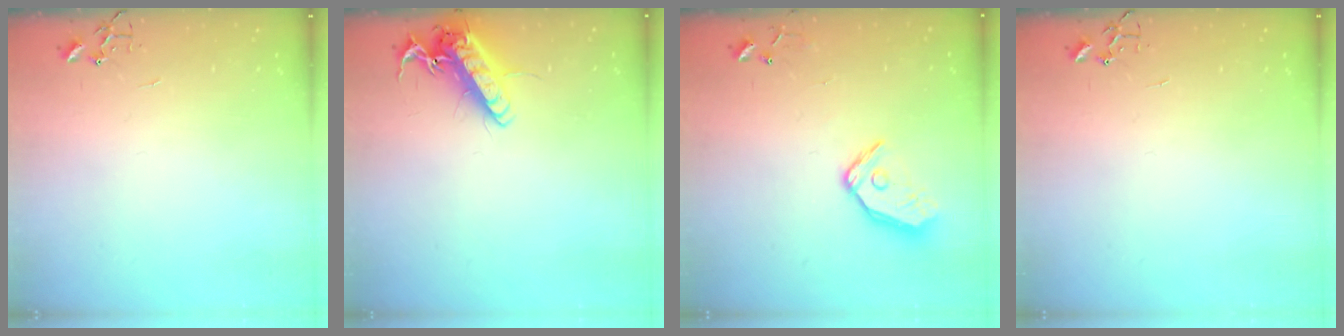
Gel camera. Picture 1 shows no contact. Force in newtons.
{"total": 13.8, "press": 13.7, "slide": 1.9}
{"total": 12.4, "press": 12.2, "slide": 2.1}
{"total": 0.0}